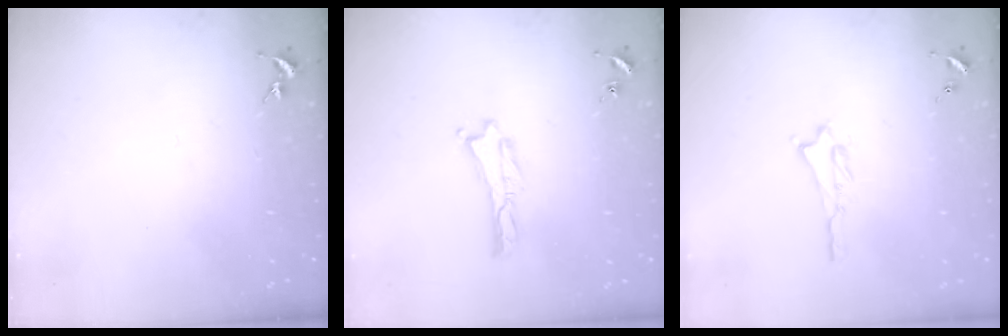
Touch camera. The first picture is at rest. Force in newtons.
{"total": 0.0}
{"total": 0.8, "press": 0.8, "slide": 0.2}